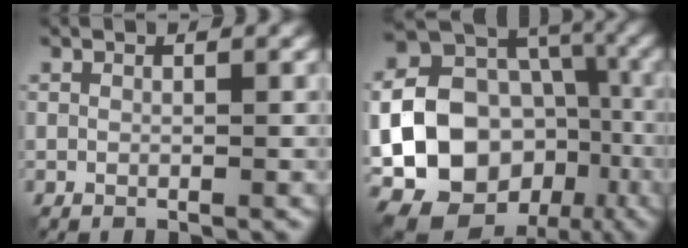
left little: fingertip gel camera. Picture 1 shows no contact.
{"total": 23.4, "force": [-6.7, 20.1, 10.1], "torque": [-0.206, -0.039, -0.115]}